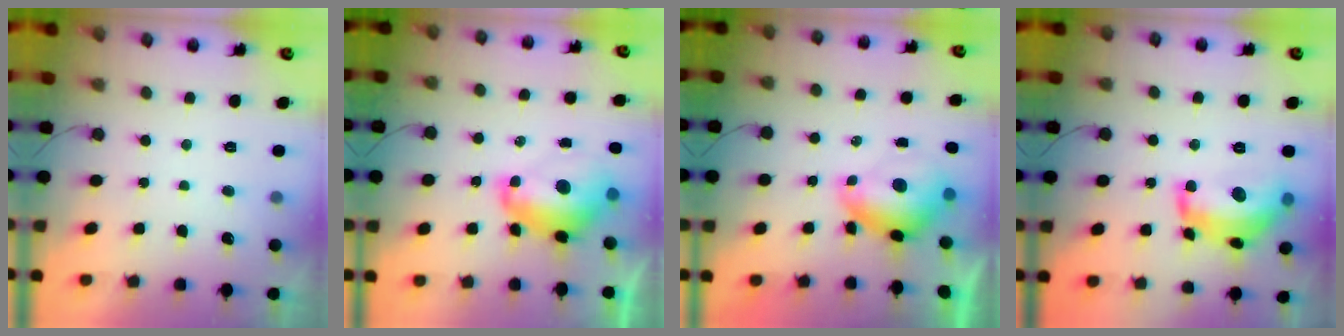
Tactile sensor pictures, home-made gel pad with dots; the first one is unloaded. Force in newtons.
{"total": 12.6, "press": 12.6, "slide": 1.1}
{"total": 7.7, "press": 7.7, "slide": 0.8}
{"total": 16.7, "press": 16.7, "slide": 1.2}